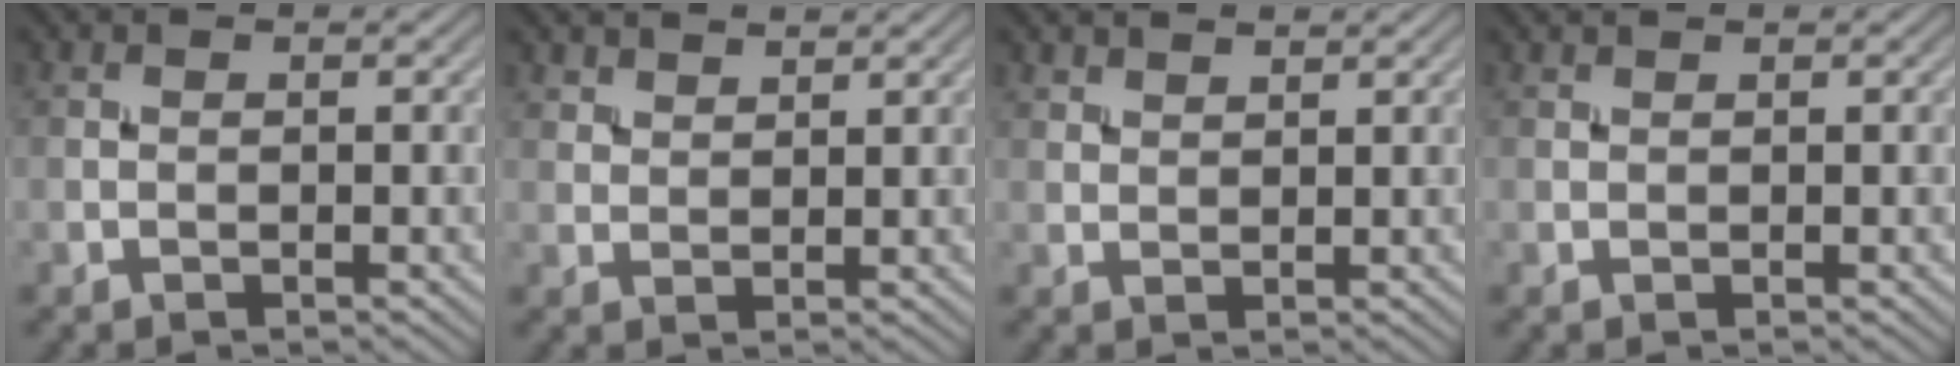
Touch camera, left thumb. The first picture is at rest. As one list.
[{"total": 3.1, "force": [2.7, 1.1, 0.9], "torque": [-0.023, -0.007, 0.065]}, {"total": 2.2, "force": [2.0, 0.7, 0.6], "torque": [-0.016, 0.000, 0.042]}, {"total": 0.5, "force": [0.5, 0.0, 0.1], "torque": [-0.002, 0.003, 0.011]}]